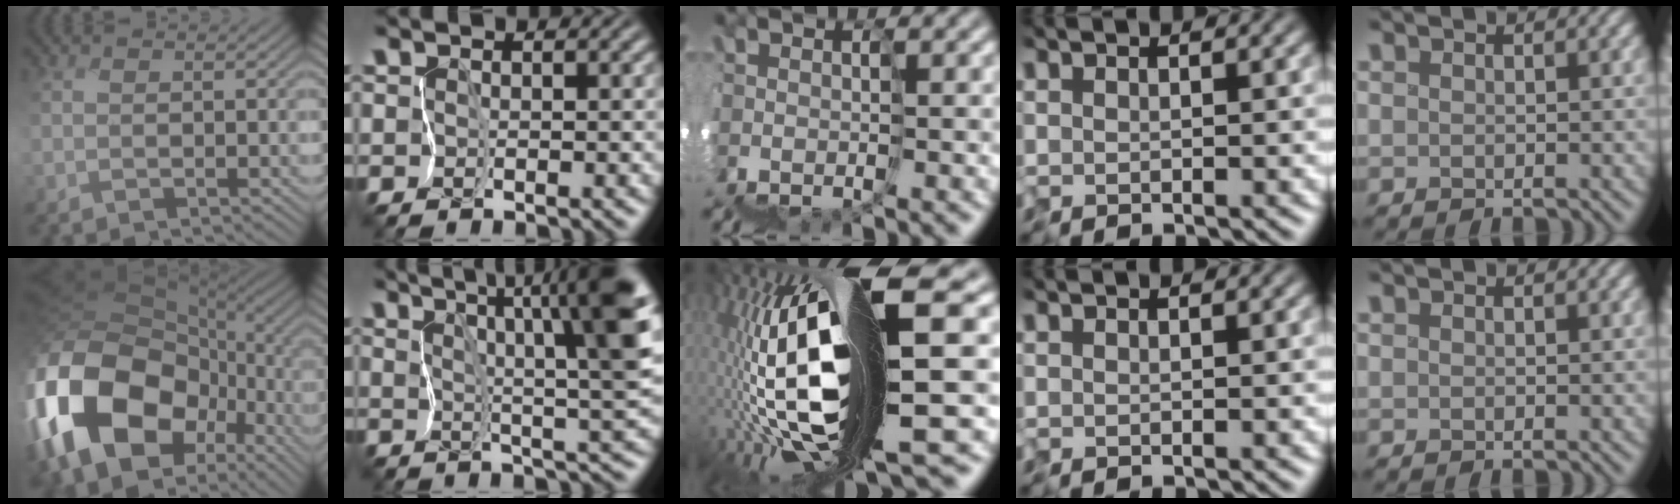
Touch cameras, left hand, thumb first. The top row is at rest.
{"thumb": {"total": 20.6, "force": [-6.3, 14.1, 13.6], "torque": [-0.327, -0.024, -0.116]}, "index": {"total": 10.4, "force": [4.3, 2.0, 9.3], "torque": [-0.122, 0.011, 0.064]}, "middle": {"total": 15.8, "force": [1.0, 3.1, 15.5], "torque": [-0.265, 0.020, 0.026]}}